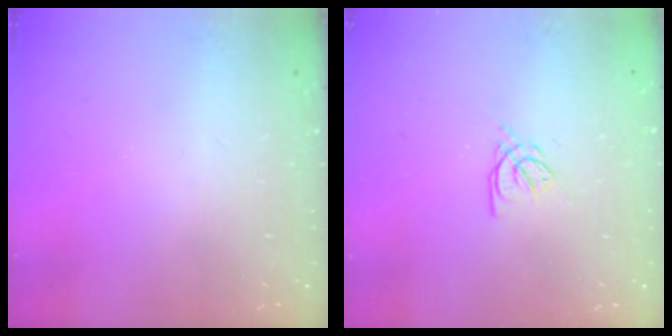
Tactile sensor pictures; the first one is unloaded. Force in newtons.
{"total": 4.2, "press": 4.1, "slide": 0.4}